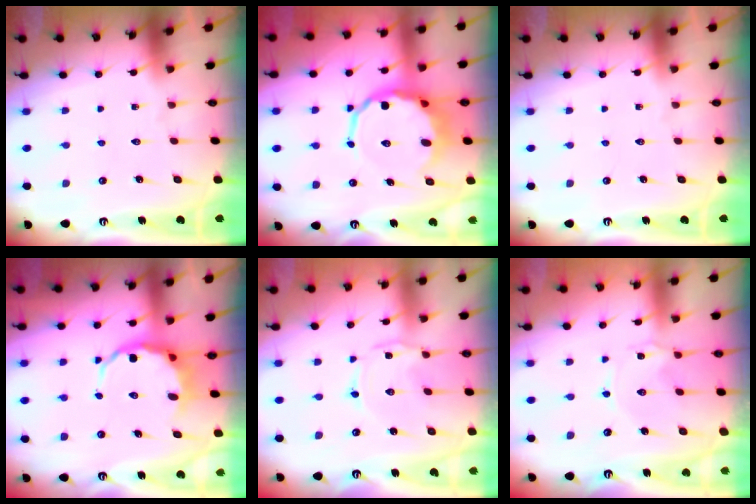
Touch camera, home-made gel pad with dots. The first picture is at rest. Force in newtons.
{"total": 10.8, "press": 10.4, "slide": 2.8}
{"total": 0.0}
{"total": 5.5, "press": 5.2, "slide": 1.8}
{"total": 1.0, "press": 1.0, "slide": 0.2}
{"total": 0.9, "press": 0.9, "slide": 0.2}